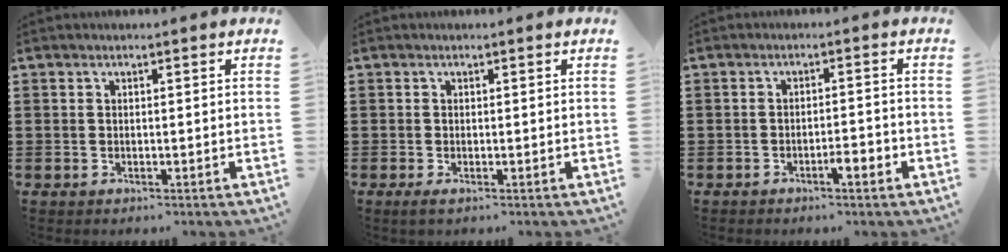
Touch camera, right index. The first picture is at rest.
{"total": 0.7, "force": [-0.1, 0.1, 0.7], "torque": [-0.011, -0.003, -0.002]}
{"total": 2.7, "force": [-1.6, 0.4, 2.1], "torque": [-0.036, 0.002, -0.031]}